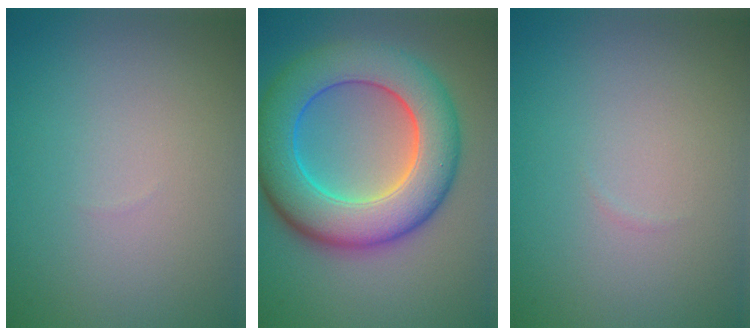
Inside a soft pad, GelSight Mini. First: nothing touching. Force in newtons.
{"total": 10.4, "press": 10.4, "slide": 0.1}
{"total": 0.0}